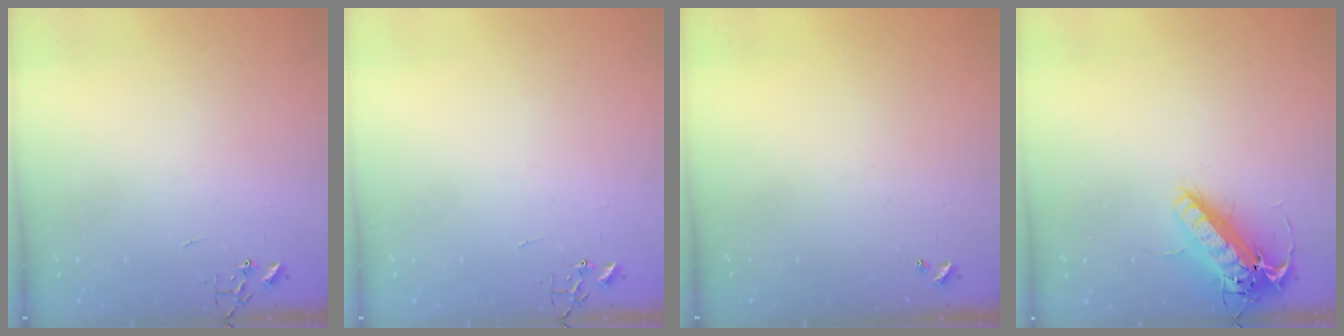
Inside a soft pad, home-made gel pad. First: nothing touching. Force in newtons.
{"total": 0.0}
{"total": 0.0}
{"total": 16.2, "press": 15.9, "slide": 3.2}